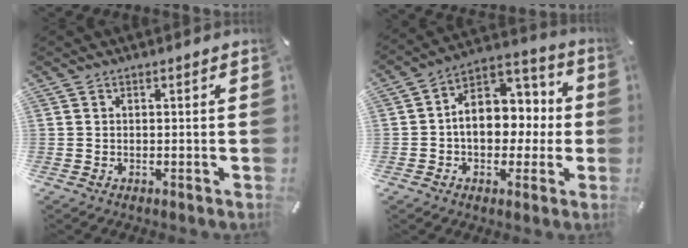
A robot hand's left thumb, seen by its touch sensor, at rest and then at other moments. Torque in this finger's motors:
{"motor_torque": [0.90, 1.60, 0.47, -0.25, 0.34]}